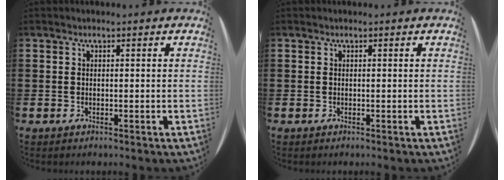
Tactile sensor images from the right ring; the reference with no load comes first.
{"total": 0.0}